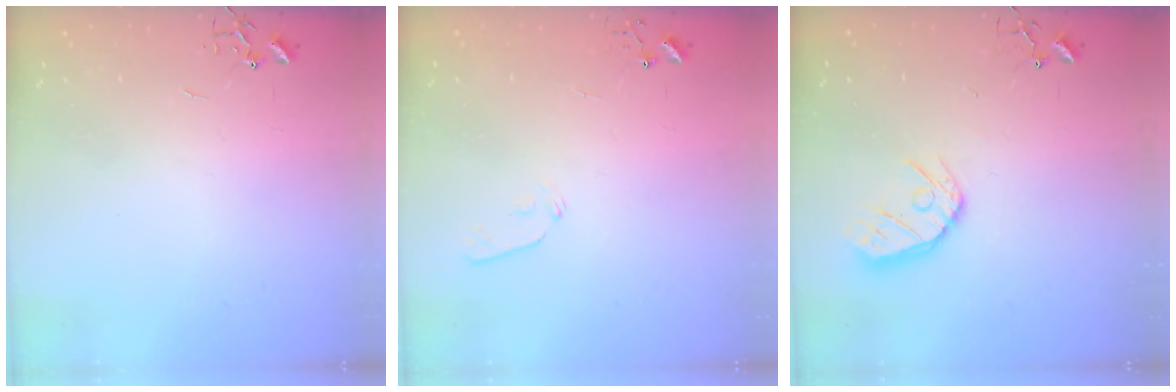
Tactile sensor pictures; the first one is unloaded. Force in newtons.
{"total": 4.8, "press": 4.7, "slide": 1.0}
{"total": 10.8, "press": 10.8, "slide": 0.9}